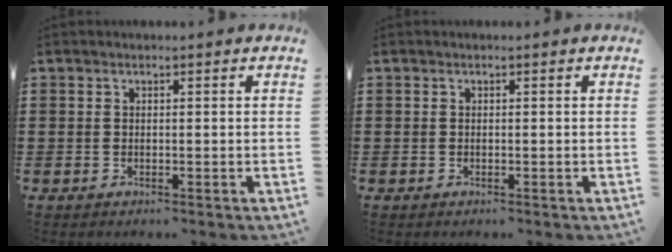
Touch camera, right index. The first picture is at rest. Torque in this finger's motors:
{"motor_torque": [2.14, 0.00, -0.01, 0.01]}